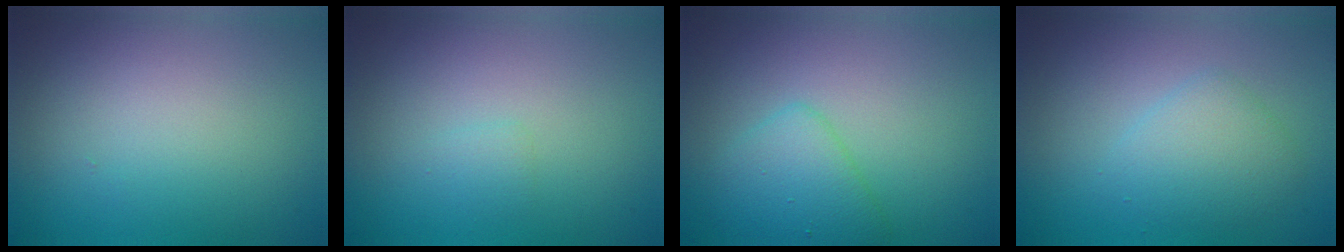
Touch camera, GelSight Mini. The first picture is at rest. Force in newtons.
{"total": 0.8, "press": 0.8, "slide": 0.1}
{"total": 3.2, "press": 3.2, "slide": 0.1}
{"total": 2.8, "press": 2.8, "slide": 0.1}